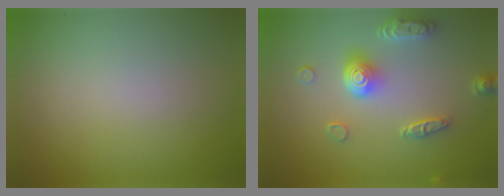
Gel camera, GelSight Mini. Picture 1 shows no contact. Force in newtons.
{"total": 4.9, "press": 3.7, "slide": 3.1}